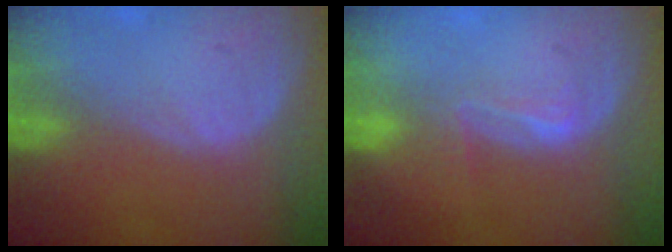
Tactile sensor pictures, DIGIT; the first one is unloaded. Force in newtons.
{"total": 2.7, "press": 2.3, "slide": 1.5}